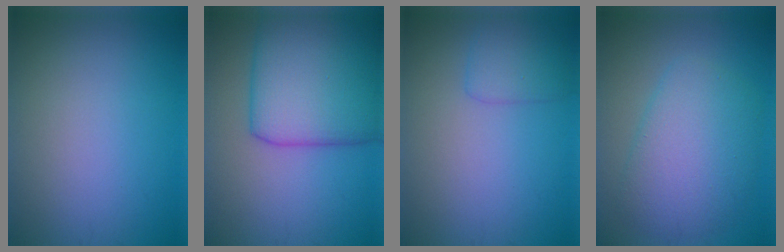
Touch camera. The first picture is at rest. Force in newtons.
{"total": 10.0, "press": 10.0, "slide": 0.2}
{"total": 2.3, "press": 2.3, "slide": 0.1}
{"total": 6.0, "press": 6.0, "slide": 0.2}